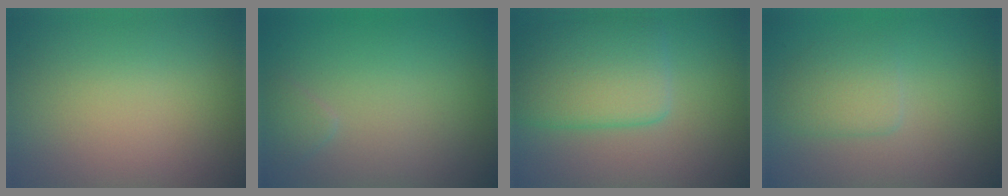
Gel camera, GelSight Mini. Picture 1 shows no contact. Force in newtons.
{"total": 0.8, "press": 0.8, "slide": 0.0}
{"total": 5.7, "press": 5.7, "slide": 0.1}
{"total": 2.1, "press": 2.1, "slide": 0.0}